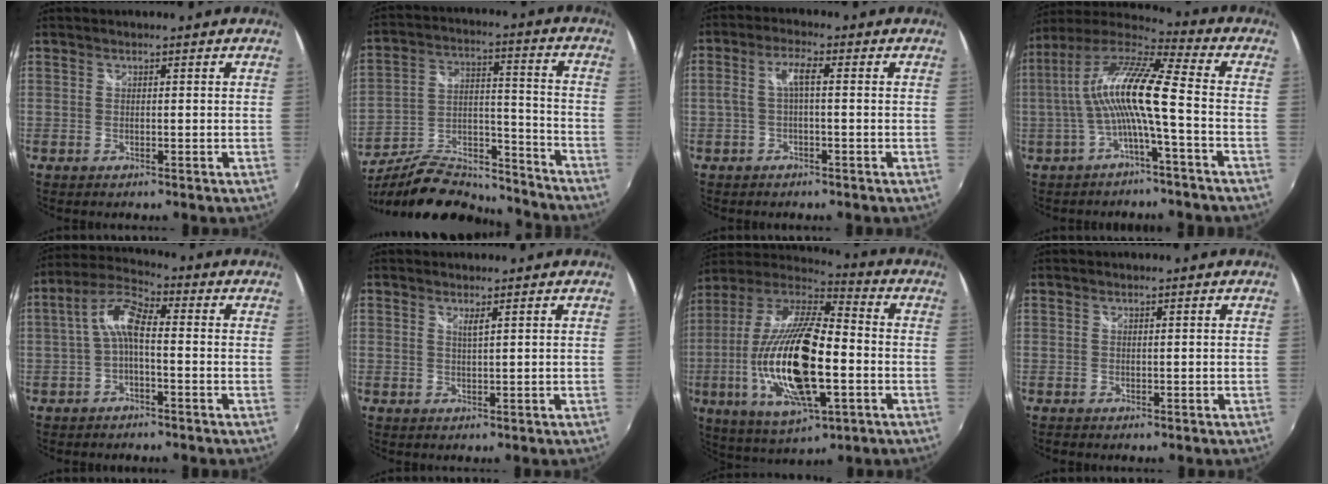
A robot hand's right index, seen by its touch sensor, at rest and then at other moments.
{"total": 22.4, "force": [-19.0, 7.4, 9.2], "torque": [-0.171, 0.019, -0.287]}
{"total": 4.0, "force": [-0.2, 0.8, 3.9], "torque": [-0.078, 0.010, 0.000]}
{"total": 12.6, "force": [-1.9, 0.6, 12.4], "torque": [-0.238, 0.013, -0.036]}
{"total": 6.6, "force": [-0.9, 2.4, 6.1], "torque": [-0.135, 0.022, -0.021]}
{"total": 1.3, "force": [0.9, 0.0, 1.0], "torque": [-0.018, -0.002, 0.015]}
{"total": 24.2, "force": [-4.8, 8.1, 22.2], "torque": [-0.438, -0.026, -0.086]}
{"total": 0.0}